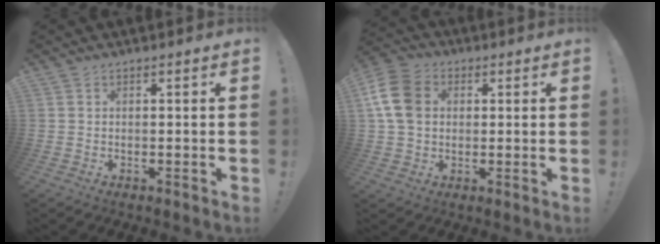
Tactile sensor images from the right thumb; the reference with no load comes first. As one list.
[{"total": 11.4, "force": [2.2, 8.7, 7.1], "torque": [-0.129, 0.007, 0.045]}]